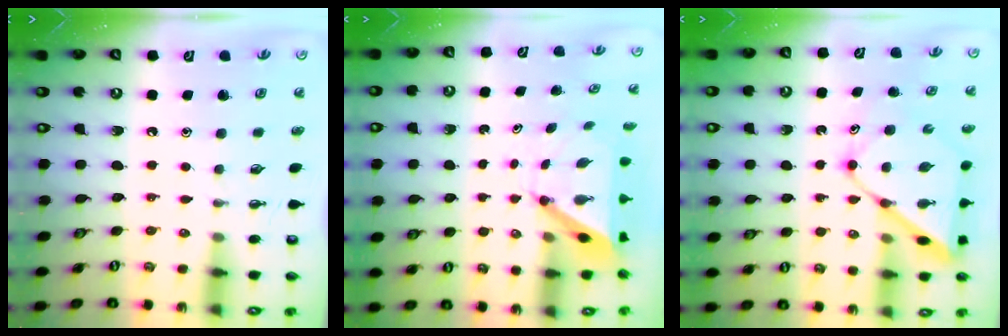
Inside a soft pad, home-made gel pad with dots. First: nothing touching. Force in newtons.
{"total": 5.6, "press": 5.6, "slide": 0.5}
{"total": 12.5, "press": 12.5, "slide": 1.1}